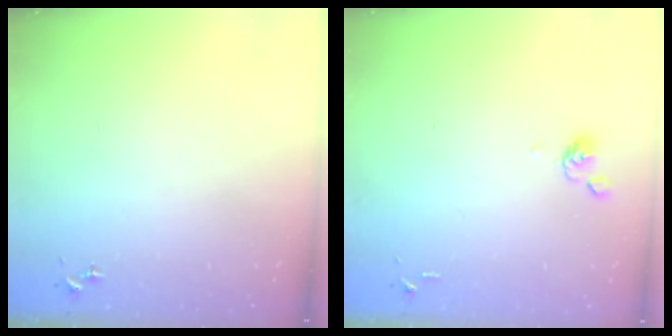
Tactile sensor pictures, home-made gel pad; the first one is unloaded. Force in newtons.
{"total": 4.9, "press": 4.8, "slide": 0.9}